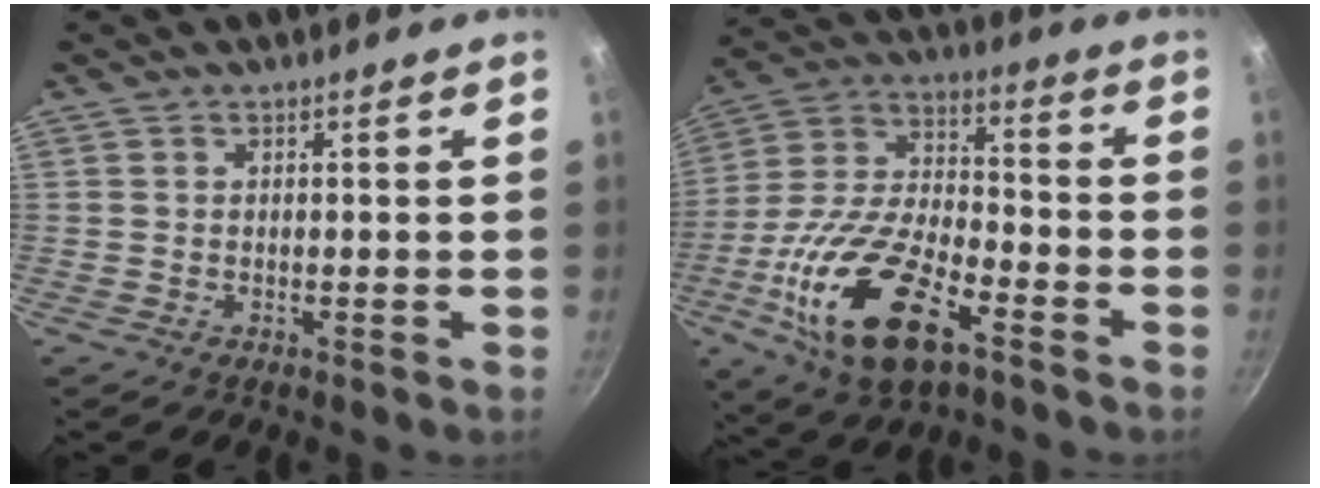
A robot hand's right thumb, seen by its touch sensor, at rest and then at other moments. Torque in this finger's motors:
{"motor_torque": [0.51, 0.98, 1.69, -1.08, 0.45]}